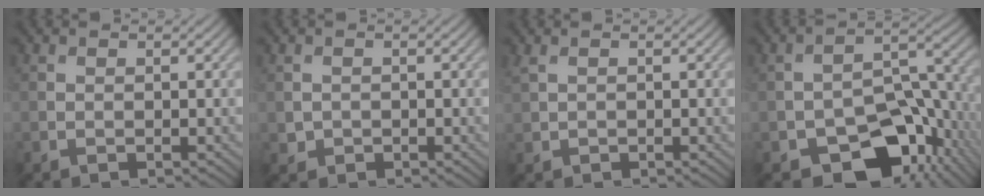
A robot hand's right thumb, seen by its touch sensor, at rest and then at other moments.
{"total": 1.2, "force": [-0.1, 1.1, 0.3], "torque": [-0.006, -0.008, -0.002]}
{"total": 1.3, "force": [0.6, 0.9, 0.8], "torque": [-0.025, 0.001, 0.016]}
{"total": 12.5, "force": [-6.5, 7.3, 7.7], "torque": [-0.114, -0.019, -0.106]}